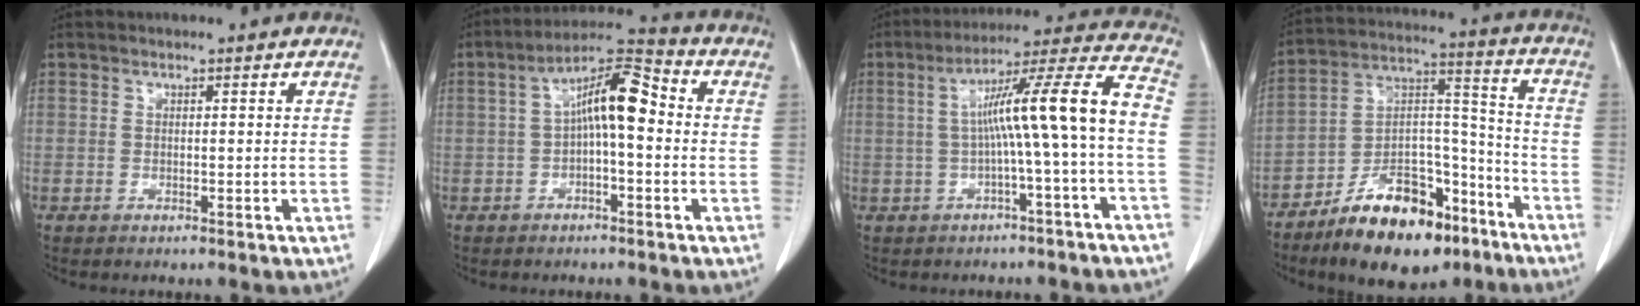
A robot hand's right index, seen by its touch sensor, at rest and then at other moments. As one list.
[{"total": 9.1, "force": [0.2, 2.3, 8.8], "torque": [-0.154, 0.036, -0.001]}, {"total": 12.1, "force": [-1.0, -1.0, 12.1], "torque": [-0.184, 0.031, -0.017]}, {"total": 17.8, "force": [-12.1, 7.2, 11.0], "torque": [-0.185, 0.029, -0.197]}]